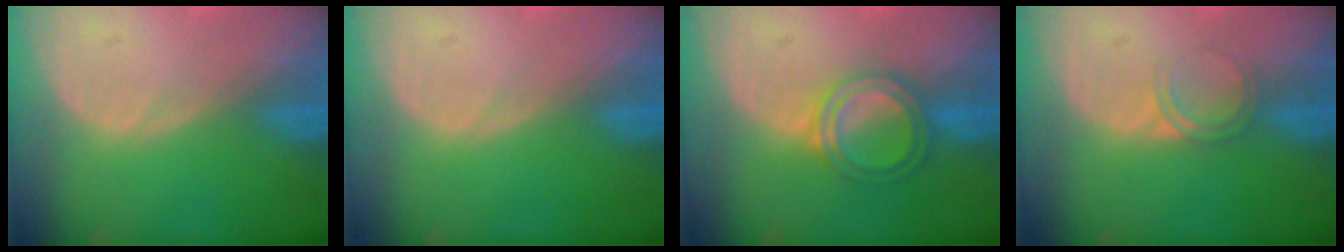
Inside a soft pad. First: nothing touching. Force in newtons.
{"total": 0.0}
{"total": 4.9, "press": 4.9, "slide": 0.3}
{"total": 2.4, "press": 2.4, "slide": 0.2}